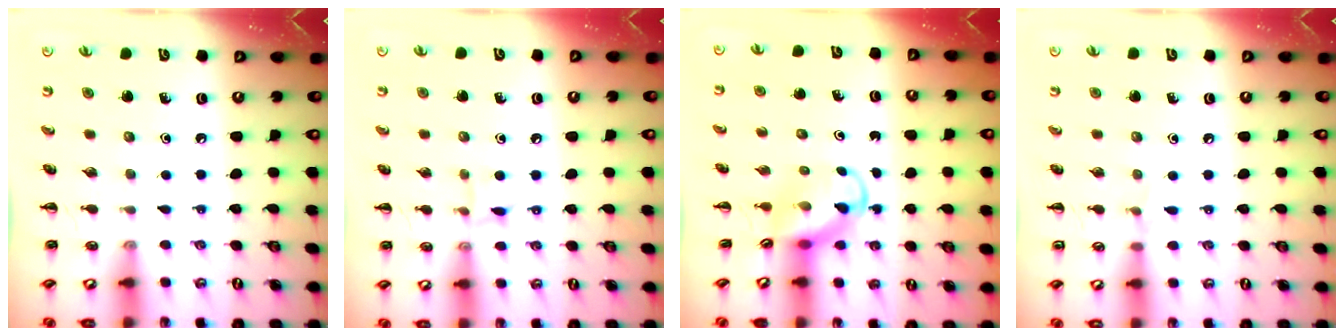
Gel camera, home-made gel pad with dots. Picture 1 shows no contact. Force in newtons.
{"total": 5.6, "press": 5.5, "slide": 1.4}
{"total": 4.1, "press": 3.9, "slide": 1.2}
{"total": 3.9, "press": 3.6, "slide": 1.3}